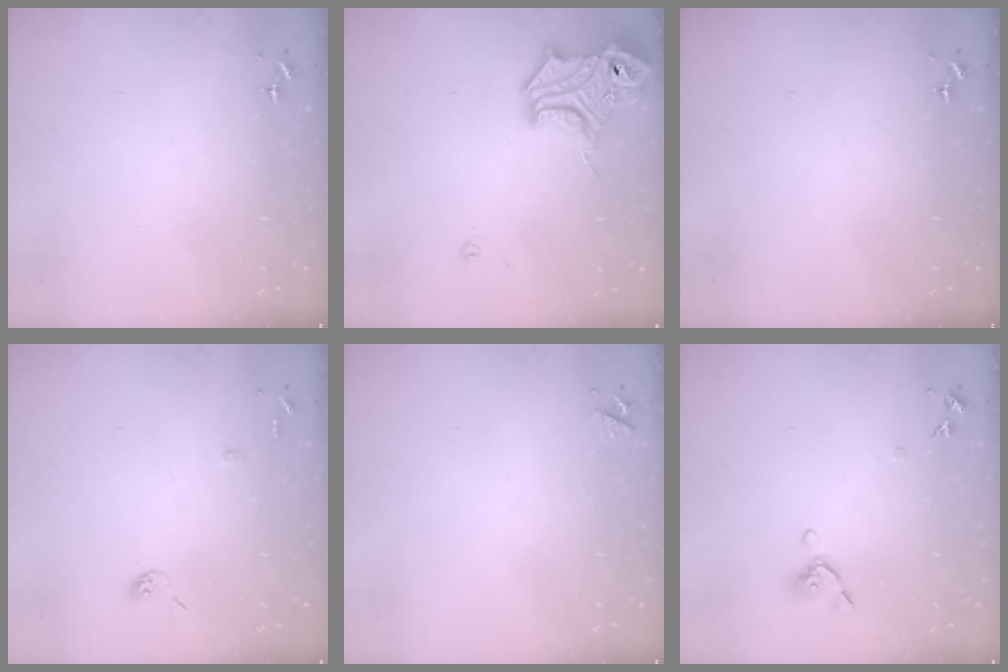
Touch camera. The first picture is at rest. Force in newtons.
{"total": 15.5, "press": 15.4, "slide": 1.8}
{"total": 0.0}
{"total": 7.0, "press": 7.0, "slide": 0.7}
{"total": 3.6, "press": 3.5, "slide": 0.6}
{"total": 7.9, "press": 7.8, "slide": 1.5}